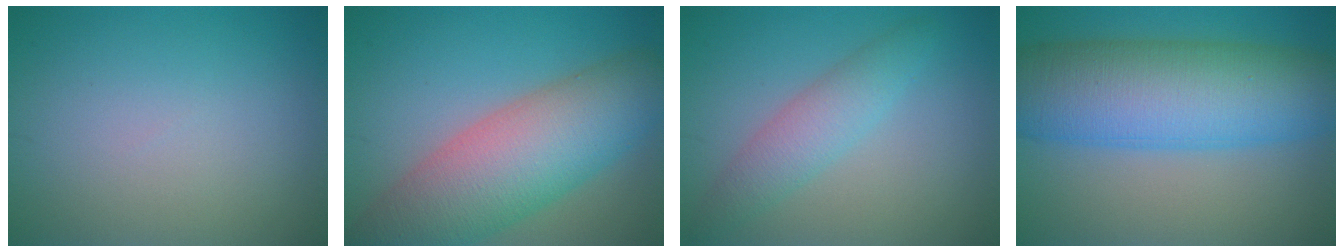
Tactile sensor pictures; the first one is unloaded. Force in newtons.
{"total": 10.5, "press": 10.5, "slide": 0.8}
{"total": 3.2, "press": 3.2, "slide": 0.0}
{"total": 12.2, "press": 12.2, "slide": 0.1}